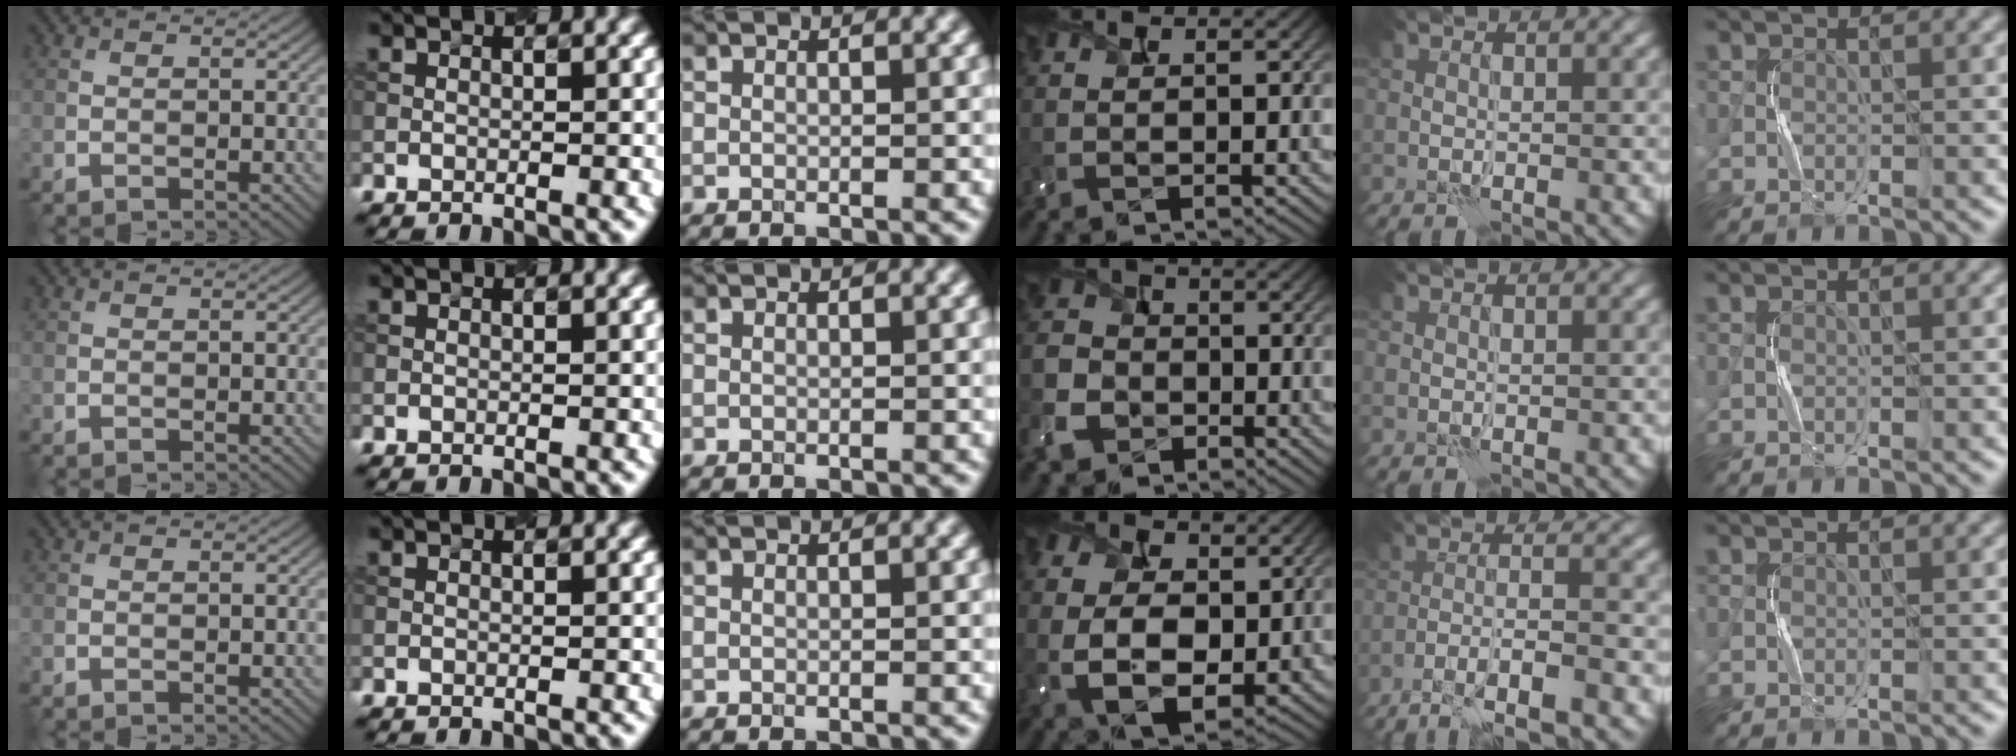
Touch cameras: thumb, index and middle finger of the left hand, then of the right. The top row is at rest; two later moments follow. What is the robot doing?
{"motion": "squeeze", "object": "bubble wrap"}